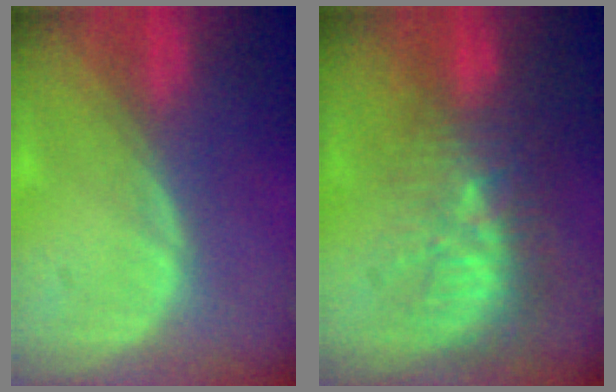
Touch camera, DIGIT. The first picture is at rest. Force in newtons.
{"total": 9.1, "press": 8.7, "slide": 2.7}